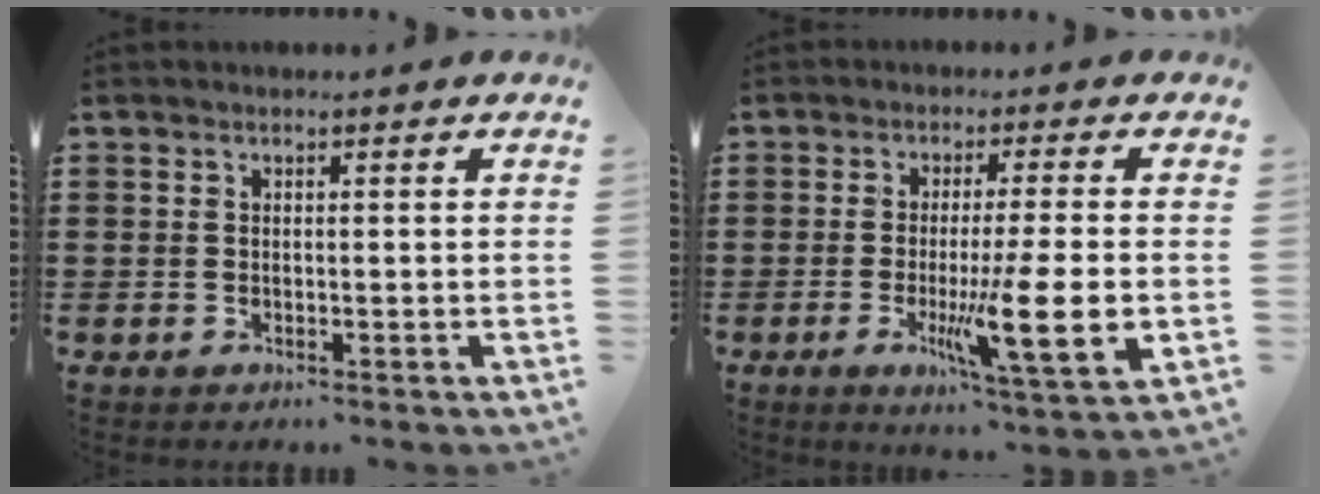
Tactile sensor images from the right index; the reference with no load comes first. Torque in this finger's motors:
{"motor_torque": [2.14, 0.00, 0.75, 0.21]}